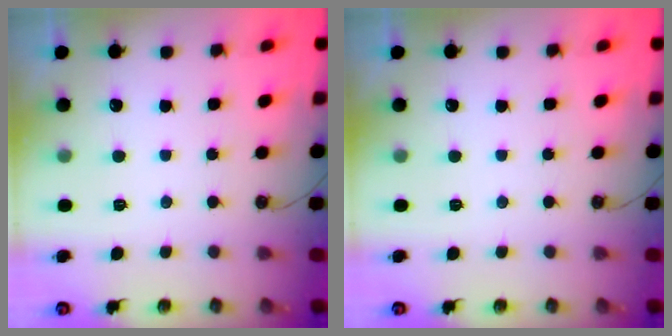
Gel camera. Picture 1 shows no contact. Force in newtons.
{"total": 0.0}